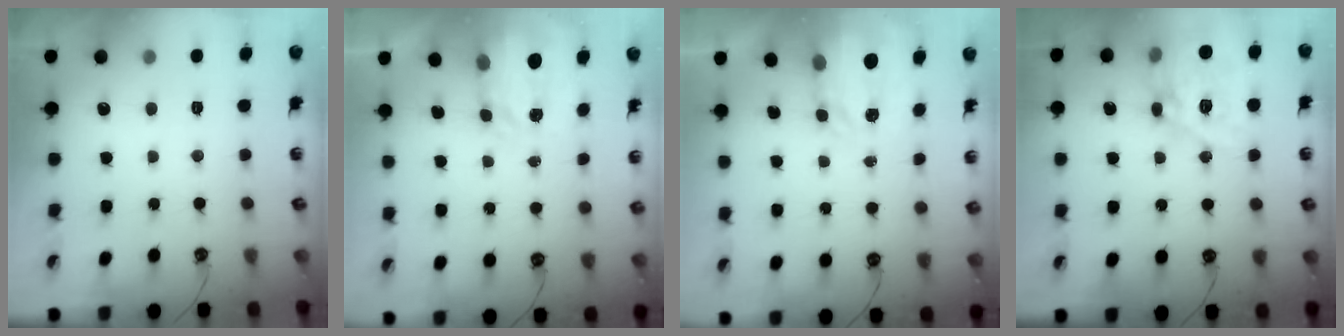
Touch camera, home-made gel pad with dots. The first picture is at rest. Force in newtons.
{"total": 3.8, "press": 3.7, "slide": 0.5}
{"total": 3.6, "press": 3.6, "slide": 0.4}
{"total": 16.8, "press": 16.7, "slide": 1.6}